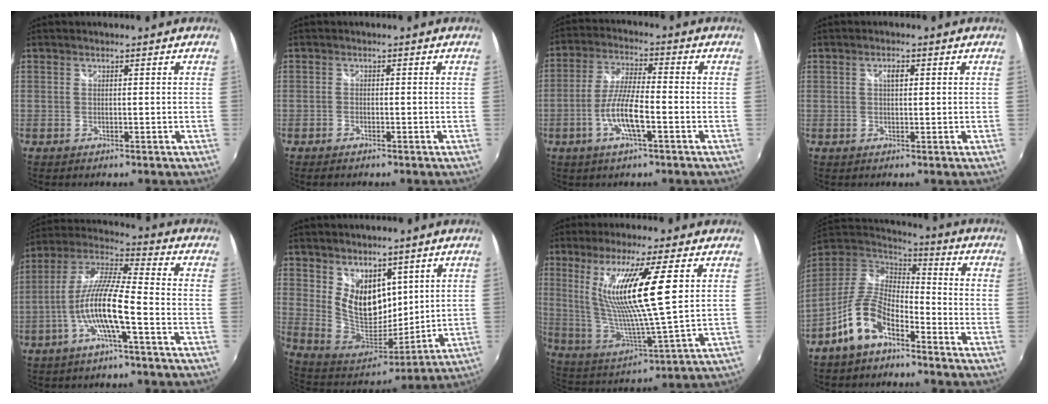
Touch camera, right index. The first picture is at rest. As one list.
[{"total": 1.5, "force": [-1.2, 0.7, 0.5], "torque": [-0.013, -0.005, -0.023]}, {"total": 8.5, "force": [-3.3, 1.5, 7.7], "torque": [-0.159, -0.002, -0.063]}, {"total": 2.0, "force": [0.6, 1.0, 1.6], "torque": [-0.027, 0.006, 0.008]}, {"total": 11.6, "force": [-4.3, 1.0, 10.7], "torque": [-0.214, 0.003, -0.084]}, {"total": 13.3, "force": [6.0, 8.7, 8.0], "torque": [-0.140, -0.009, 0.133]}, {"total": 16.2, "force": [6.3, 0.2, 14.9], "torque": [-0.261, -0.017, 0.129]}, {"total": 11.9, "force": [-7.1, 5.6, 7.8], "torque": [-0.172, 0.011, -0.139]}]